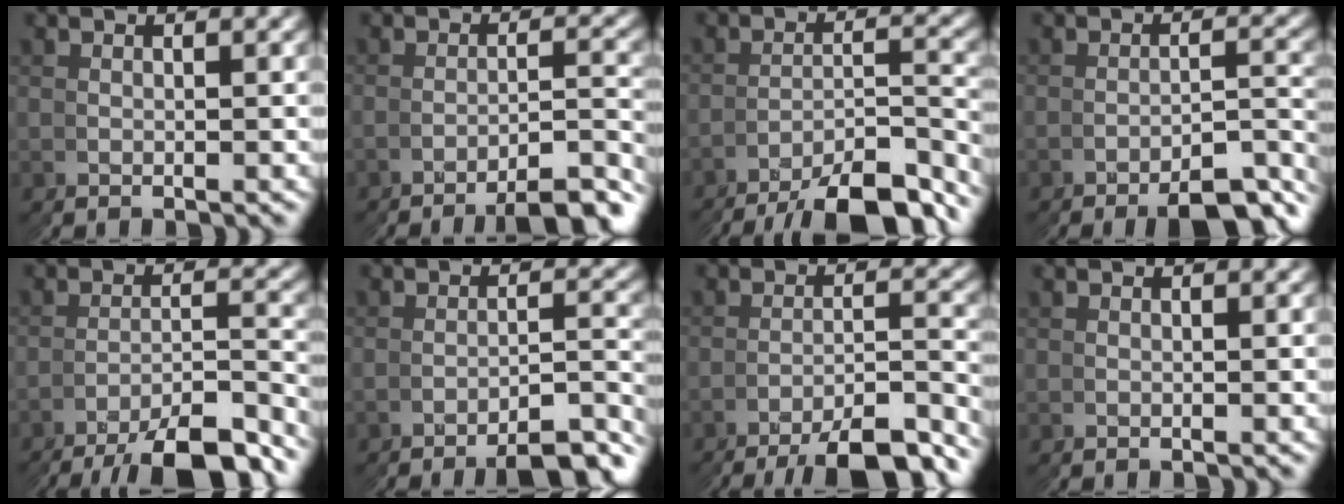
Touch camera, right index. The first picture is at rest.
{"total": 5.0, "force": [-4.8, -1.5, 0.7], "torque": [0.012, 0.017, -0.078]}
{"total": 8.3, "force": [-7.9, 0.8, 2.5], "torque": [-0.028, -0.007, -0.115]}
{"total": 6.1, "force": [-5.8, 0.5, 2.0], "torque": [-0.004, 0.000, -0.083]}
{"total": 7.7, "force": [-7.2, 0.5, 2.8], "torque": [-0.029, -0.006, -0.106]}
{"total": 5.3, "force": [-5.1, -0.8, 0.9], "torque": [0.013, 0.012, -0.080]}
{"total": 7.5, "force": [-7.0, -0.2, 2.6], "torque": [-0.018, 0.001, -0.106]}
{"total": 0.0}